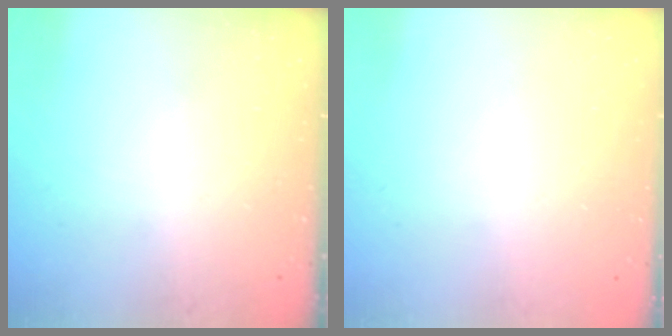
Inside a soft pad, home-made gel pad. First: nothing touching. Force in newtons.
{"total": 0.0}